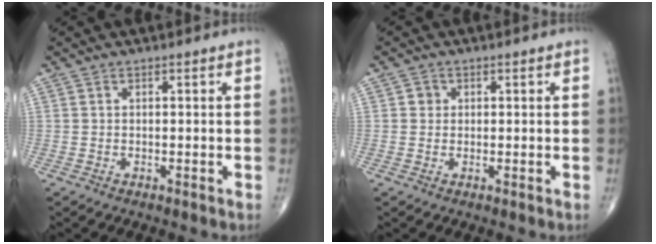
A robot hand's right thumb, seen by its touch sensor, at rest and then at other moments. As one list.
[{"total": 1.5, "force": [0.3, 1.4, 0.3], "torque": [0.001, 0.001, 0.002]}]